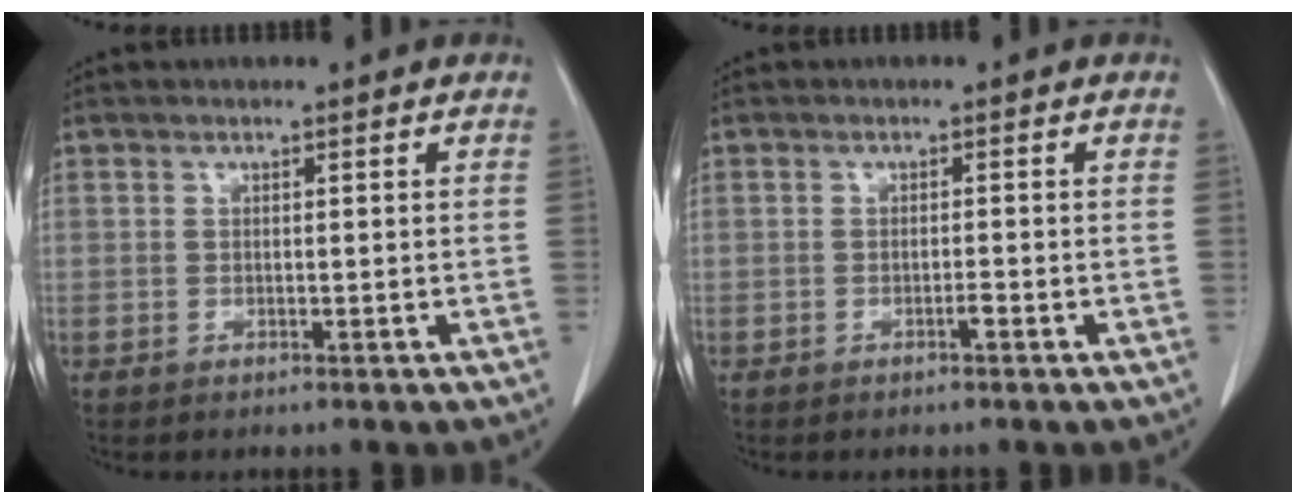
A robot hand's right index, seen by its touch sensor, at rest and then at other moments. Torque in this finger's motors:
{"motor_torque": [0.45, -0.36, 0.02, 0.05]}